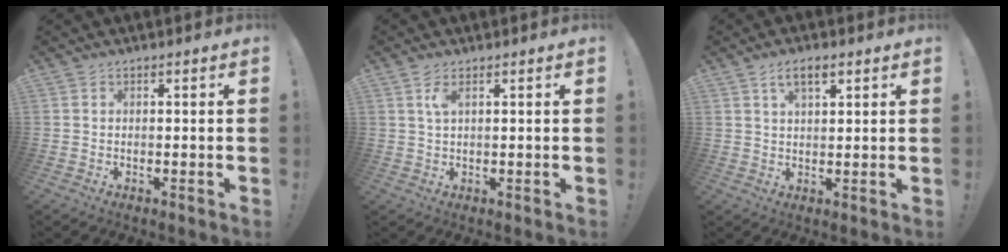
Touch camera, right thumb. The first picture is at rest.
{"total": 3.0, "force": [1.3, 0.9, 2.5], "torque": [-0.045, -0.001, 0.020]}
{"total": 4.9, "force": [2.4, 2.1, 3.7], "torque": [-0.055, -0.005, 0.040]}